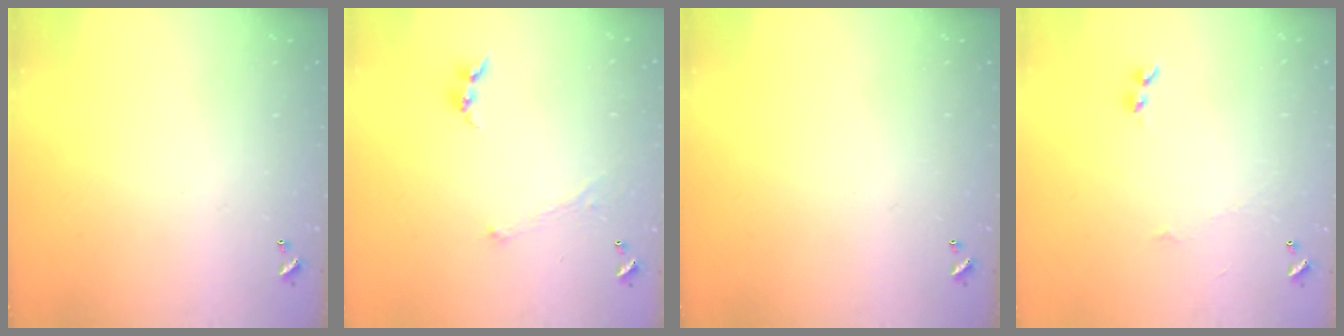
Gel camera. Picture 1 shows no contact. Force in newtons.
{"total": 1.3, "press": 1.2, "slide": 0.5}
{"total": 0.0}
{"total": 1.9, "press": 1.8, "slide": 0.5}